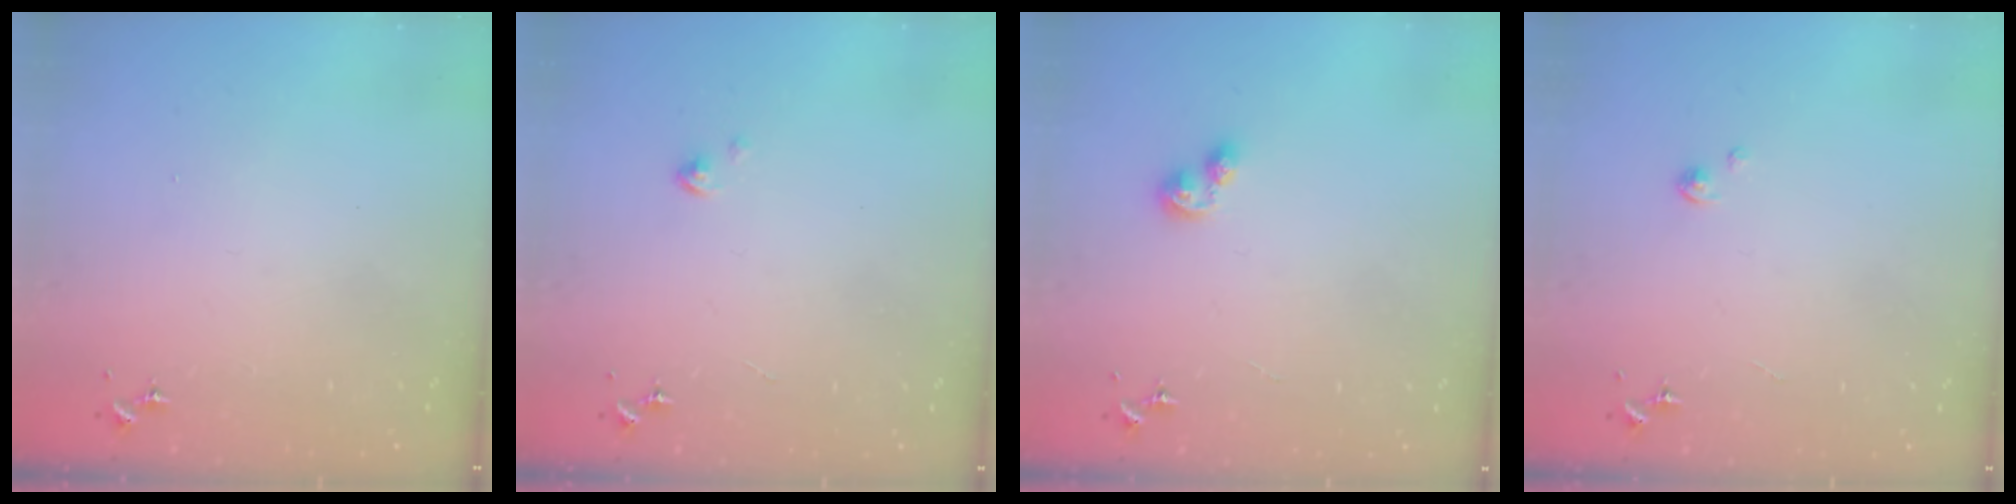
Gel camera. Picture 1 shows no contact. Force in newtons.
{"total": 2.5, "press": 2.4, "slide": 0.2}
{"total": 3.7, "press": 3.7, "slide": 0.6}
{"total": 1.0, "press": 1.0, "slide": 0.1}